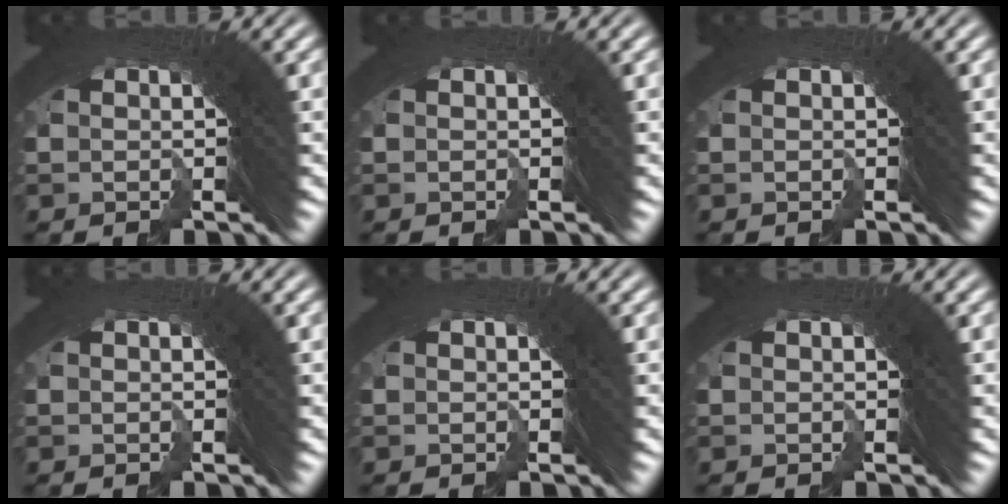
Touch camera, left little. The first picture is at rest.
{"total": 0.0}
{"total": 0.0}
{"total": 0.0}
{"total": 0.0}
{"total": 0.0}